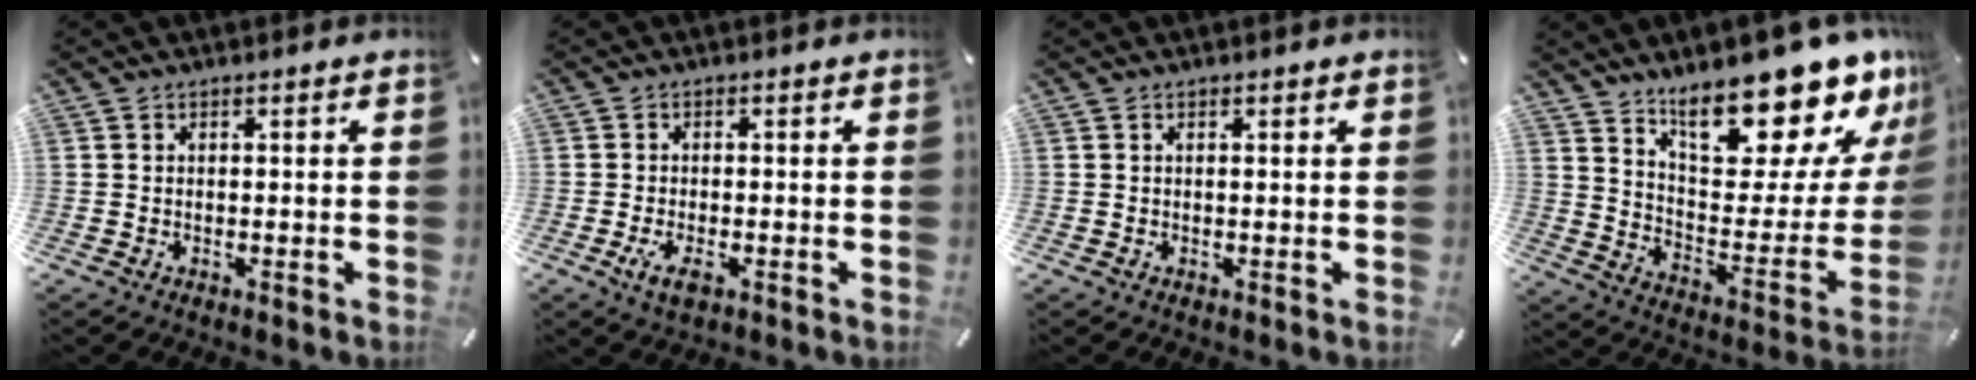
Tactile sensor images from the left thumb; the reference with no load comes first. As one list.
[{"total": 3.3, "force": [-1.5, 1.4, 2.6], "torque": [-0.061, -0.001, -0.030]}, {"total": 0.0}, {"total": 21.9, "force": [17.6, 7.0, 10.9], "torque": [-0.140, -0.144, 0.291]}]